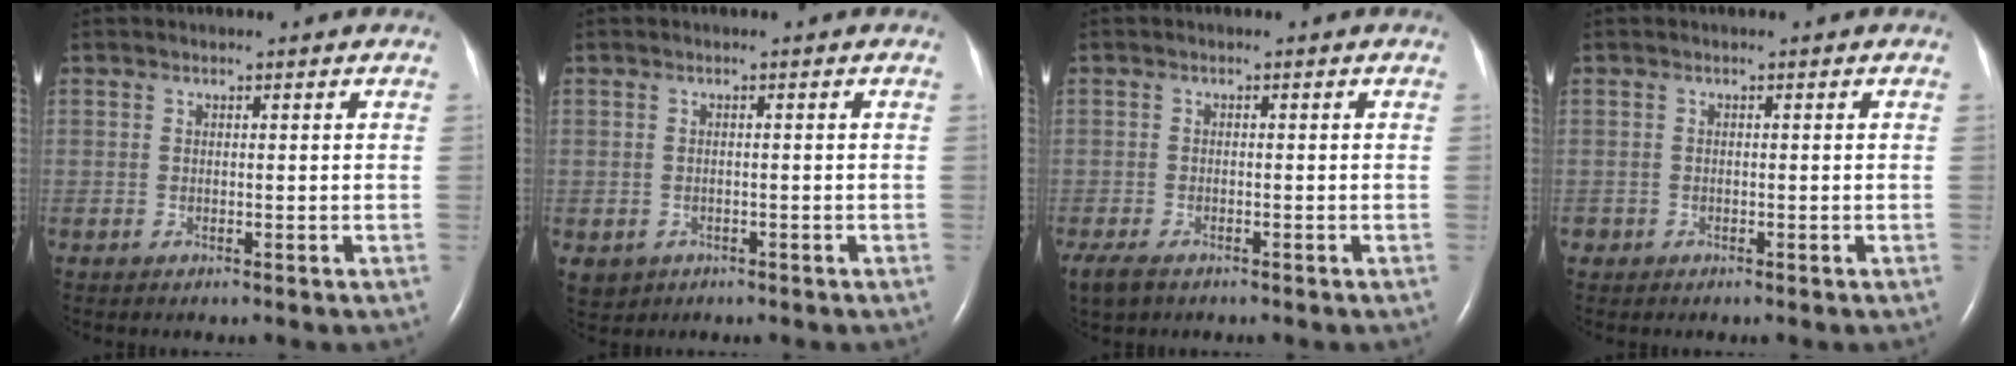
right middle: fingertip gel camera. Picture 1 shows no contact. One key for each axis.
{"total": 3.0, "fx": -1.4, "fy": 2.5, "fz": 0.6, "tx": -0.007, "ty": 0.002, "tz": -0.016}
{"total": 5.0, "fx": -3.6, "fy": 2.3, "fz": 2.6, "tx": -0.056, "ty": -0.012, "tz": -0.059}
{"total": 0.7, "fx": -0.4, "fy": 0.5, "fz": 0.0, "tx": -0.006, "ty": 0.003, "tz": -0.008}